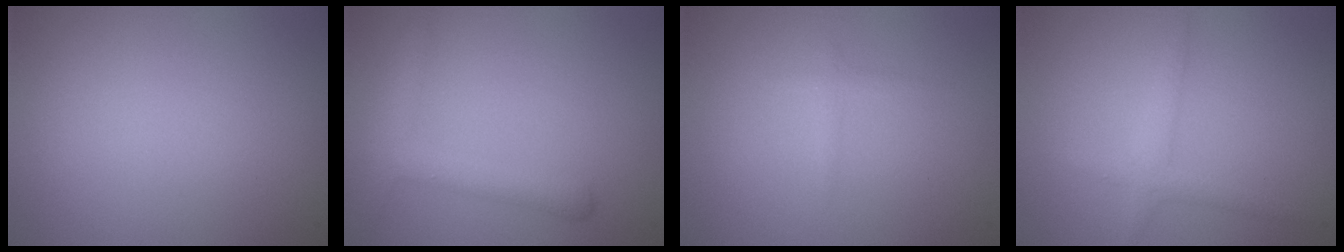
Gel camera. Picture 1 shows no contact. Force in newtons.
{"total": 3.0, "press": 3.0, "slide": 0.2}
{"total": 0.7, "press": 0.7, "slide": 0.0}
{"total": 1.7, "press": 1.7, "slide": 0.1}